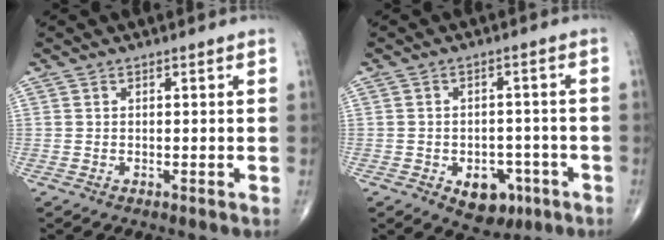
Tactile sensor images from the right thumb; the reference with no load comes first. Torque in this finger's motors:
{"motor_torque": [1.83, 1.00, 0.24, -0.72, 0.01]}